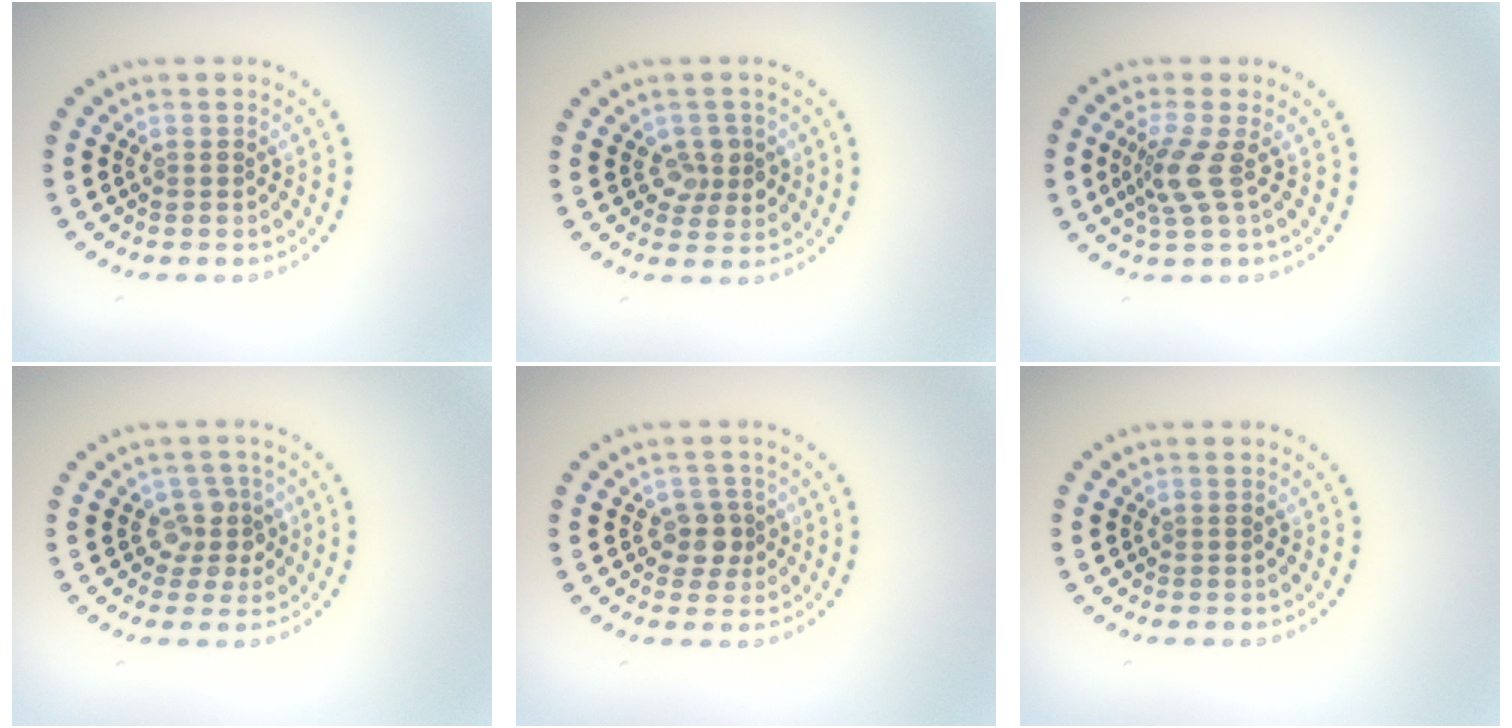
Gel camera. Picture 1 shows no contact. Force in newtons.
{"total": 2.4, "press": 2.2, "slide": 0.9}
{"total": 2.7, "press": 1.9, "slide": 1.9}
{"total": 2.4, "press": 1.9, "slide": 1.5}
{"total": 2.0, "press": 1.7, "slide": 1.0}
{"total": 0.0}